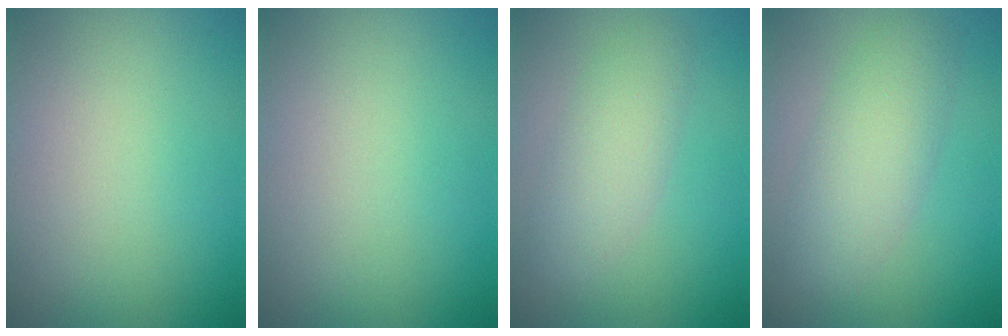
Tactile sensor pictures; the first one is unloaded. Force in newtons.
{"total": 0.0}
{"total": 3.4, "press": 3.4, "slide": 0.2}
{"total": 4.5, "press": 4.5, "slide": 0.1}